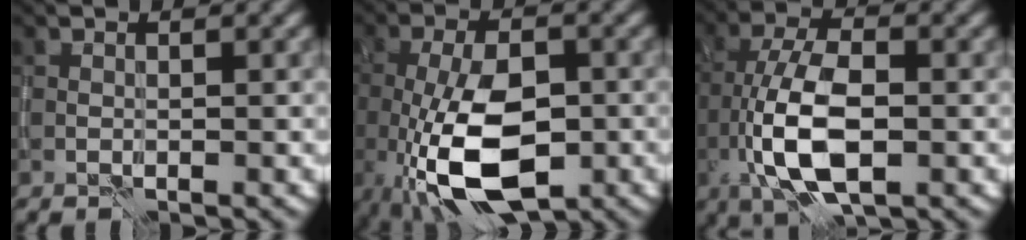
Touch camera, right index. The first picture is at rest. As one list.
[{"total": 9.8, "force": [-3.4, 4.3, 8.1], "torque": [-0.165, -0.008, -0.061]}, {"total": 8.6, "force": [-2.3, 3.8, 7.3], "torque": [-0.153, 0.001, -0.045]}]